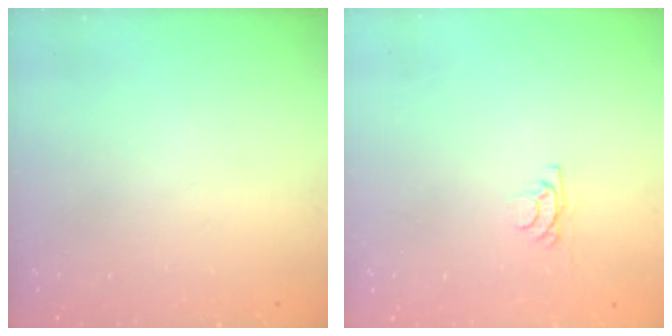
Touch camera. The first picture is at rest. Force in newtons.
{"total": 3.8, "press": 3.8, "slide": 0.4}